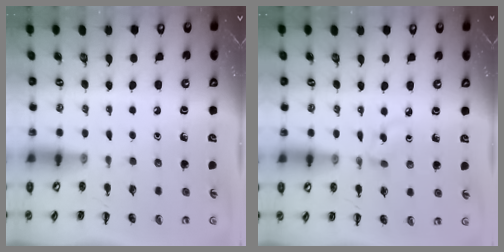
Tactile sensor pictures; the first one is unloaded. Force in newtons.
{"total": 2.8, "press": 2.6, "slide": 1.1}